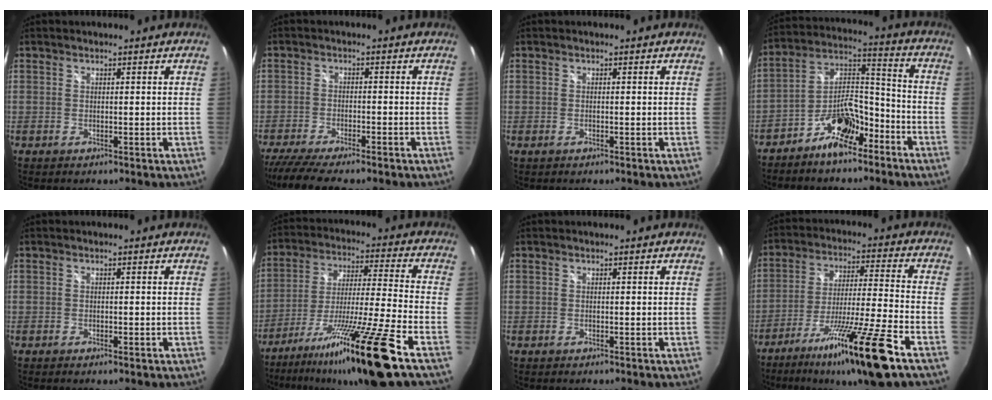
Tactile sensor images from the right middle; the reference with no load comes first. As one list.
[{"total": 9.4, "force": [-7.9, 0.7, 5.0], "torque": [-0.115, -0.032, -0.132]}, {"total": 0.6, "force": [-0.4, 0.0, 0.5], "torque": [-0.008, 0.001, -0.007]}, {"total": 10.3, "force": [-7.1, 4.2, 6.1], "torque": [-0.115, 0.039, -0.122]}, {"total": 0.6, "force": [0.0, 0.2, 0.6], "torque": [-0.007, 0.000, -0.002]}, {"total": 20.3, "force": [-13.7, -2.3, 14.8], "torque": [-0.270, -0.037, -0.234]}, {"total": 0.0}, {"total": 17.3, "force": [-11.1, -1.2, 13.2], "torque": [-0.246, -0.036, -0.187]}]